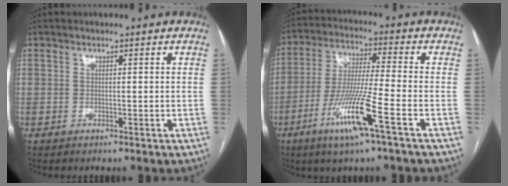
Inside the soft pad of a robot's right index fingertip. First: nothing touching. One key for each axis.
{"total": 12.1, "fx": -5.6, "fy": -0.4, "fz": 10.7, "tx": -0.216, "ty": -0.017, "tz": -0.109}